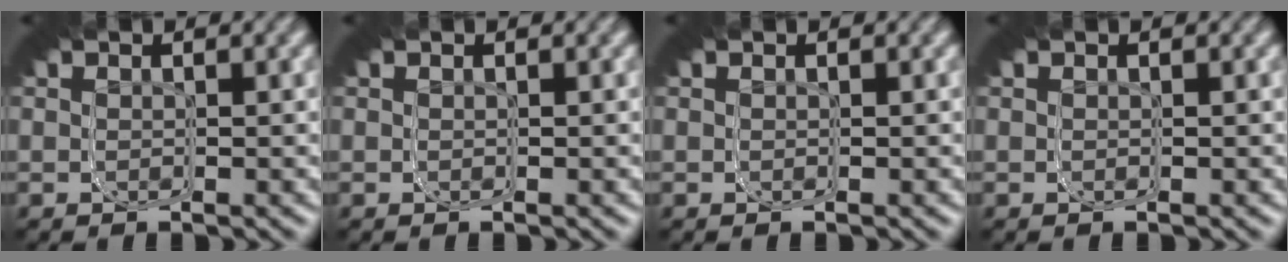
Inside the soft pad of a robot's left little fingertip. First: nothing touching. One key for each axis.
{"total": 0.0}
{"total": 0.0}
{"total": 0.0}